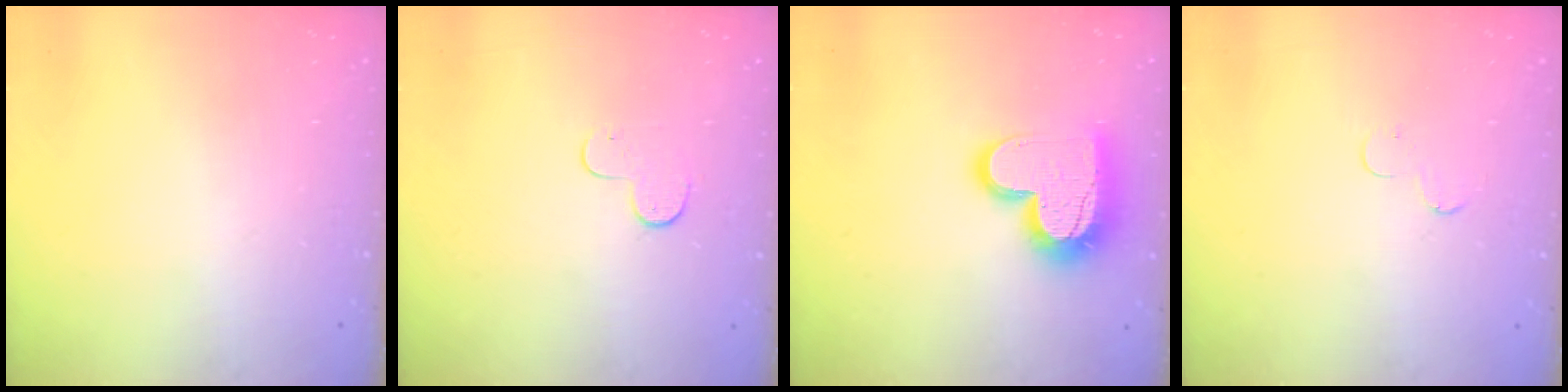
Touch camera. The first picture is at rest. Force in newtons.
{"total": 5.0, "press": 5.0, "slide": 0.5}
{"total": 16.1, "press": 16.1, "slide": 1.3}
{"total": 3.6, "press": 3.6, "slide": 0.3}